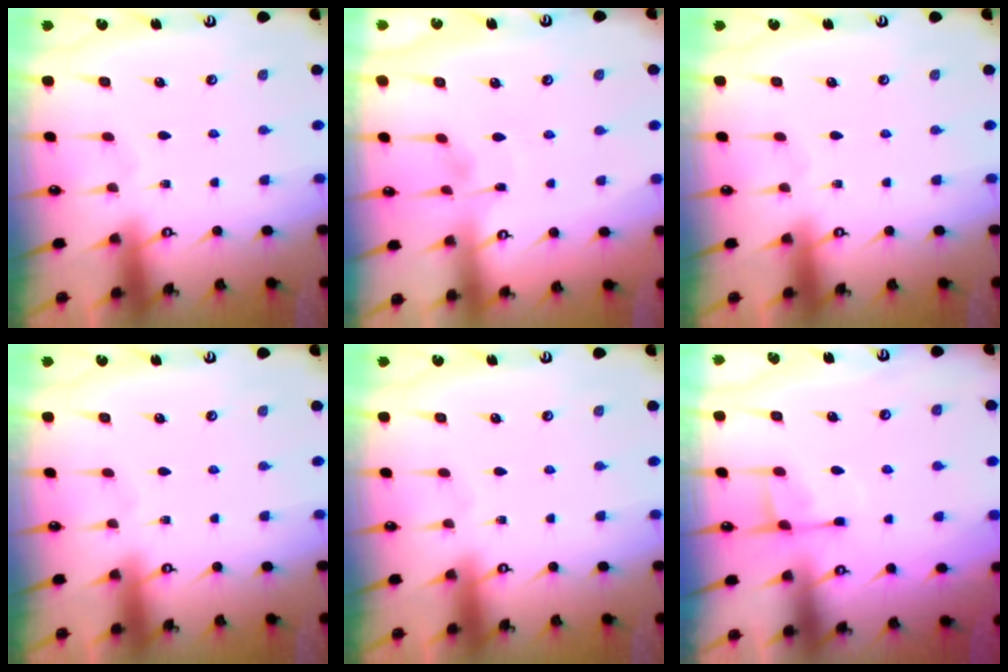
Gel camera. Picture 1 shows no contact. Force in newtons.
{"total": 2.7, "press": 2.6, "slide": 0.4}
{"total": 0.0}
{"total": 0.0}
{"total": 0.0}
{"total": 5.3, "press": 5.2, "slide": 0.9}